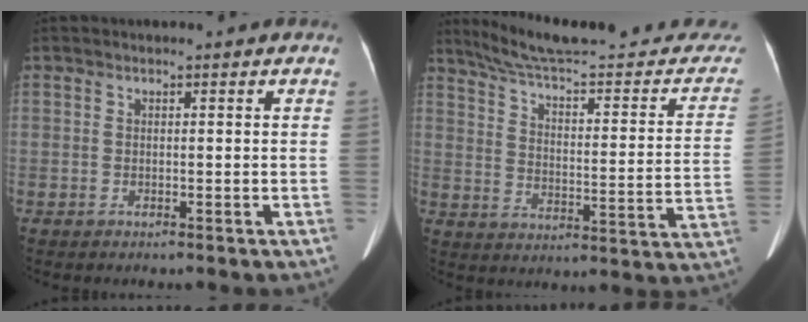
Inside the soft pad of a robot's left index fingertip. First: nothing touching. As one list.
[{"total": 28.0, "force": [26.0, 3.0, 9.9], "torque": [-0.134, -0.080, 0.330]}]